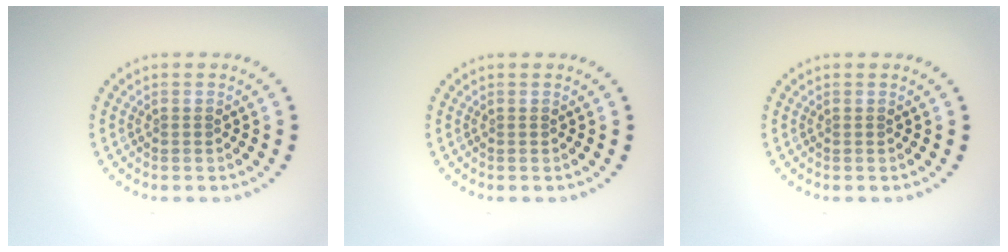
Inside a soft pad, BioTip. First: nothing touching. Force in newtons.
{"total": 0.0}
{"total": 0.0}